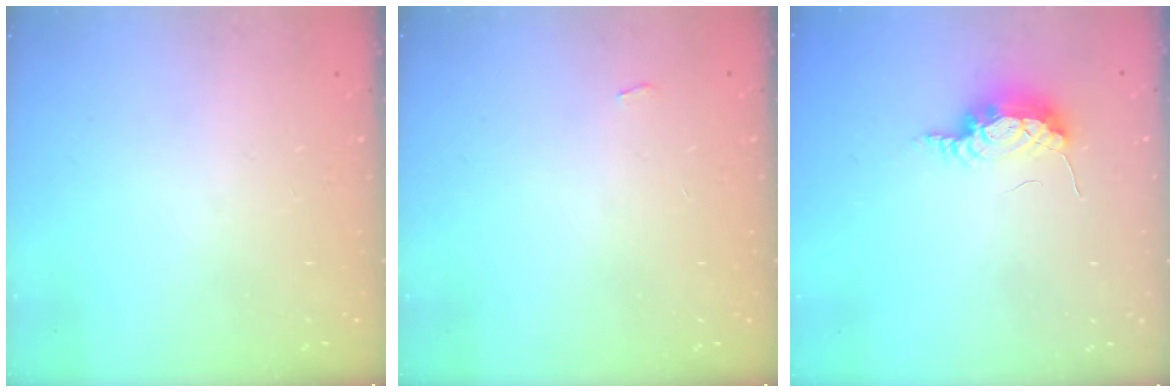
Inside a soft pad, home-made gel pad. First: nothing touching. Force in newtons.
{"total": 2.3, "press": 2.3, "slide": 0.3}
{"total": 8.7, "press": 7.8, "slide": 4.0}